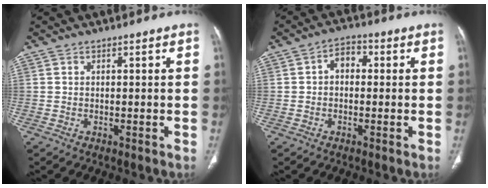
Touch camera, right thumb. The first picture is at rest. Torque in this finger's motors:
{"motor_torque": [1.24, 2.13, 0.64, -0.44, 0.00]}